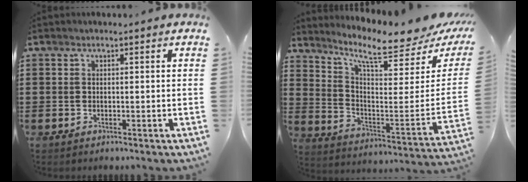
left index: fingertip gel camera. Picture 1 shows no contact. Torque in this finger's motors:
{"motor_torque": [2.14, 0.00, 0.66, 0.21]}